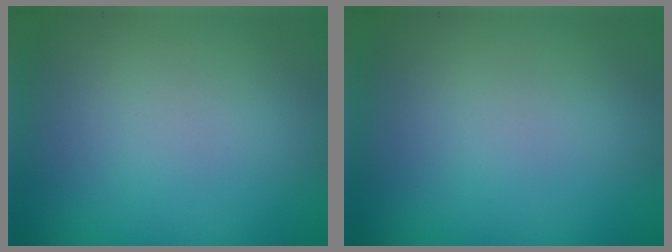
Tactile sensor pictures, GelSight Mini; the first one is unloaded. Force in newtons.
{"total": 0.0}